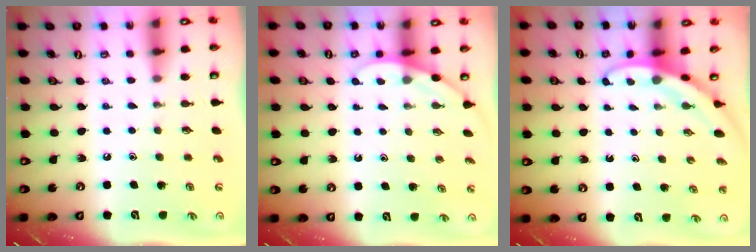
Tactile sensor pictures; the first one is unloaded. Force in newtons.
{"total": 2.8, "press": 2.8, "slide": 0.2}
{"total": 3.0, "press": 3.0, "slide": 0.1}